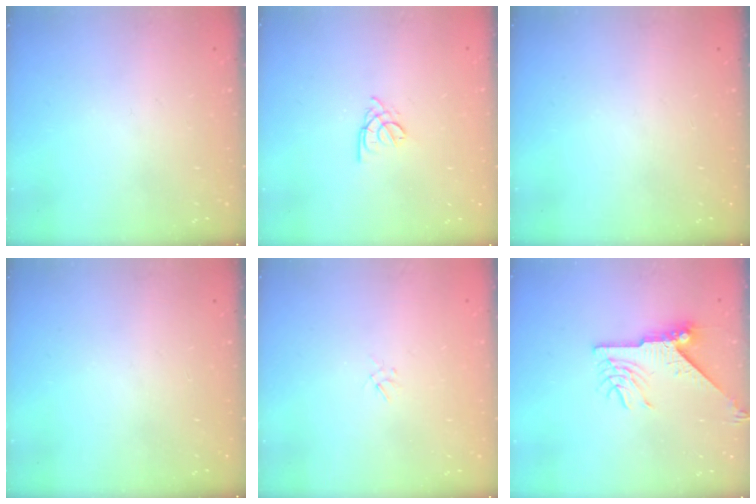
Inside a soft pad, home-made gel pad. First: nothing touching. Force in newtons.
{"total": 1.6, "press": 1.5, "slide": 0.5}
{"total": 0.0}
{"total": 0.0}
{"total": 1.0, "press": 0.9, "slide": 0.4}
{"total": 11.2, "press": 11.2, "slide": 1.0}